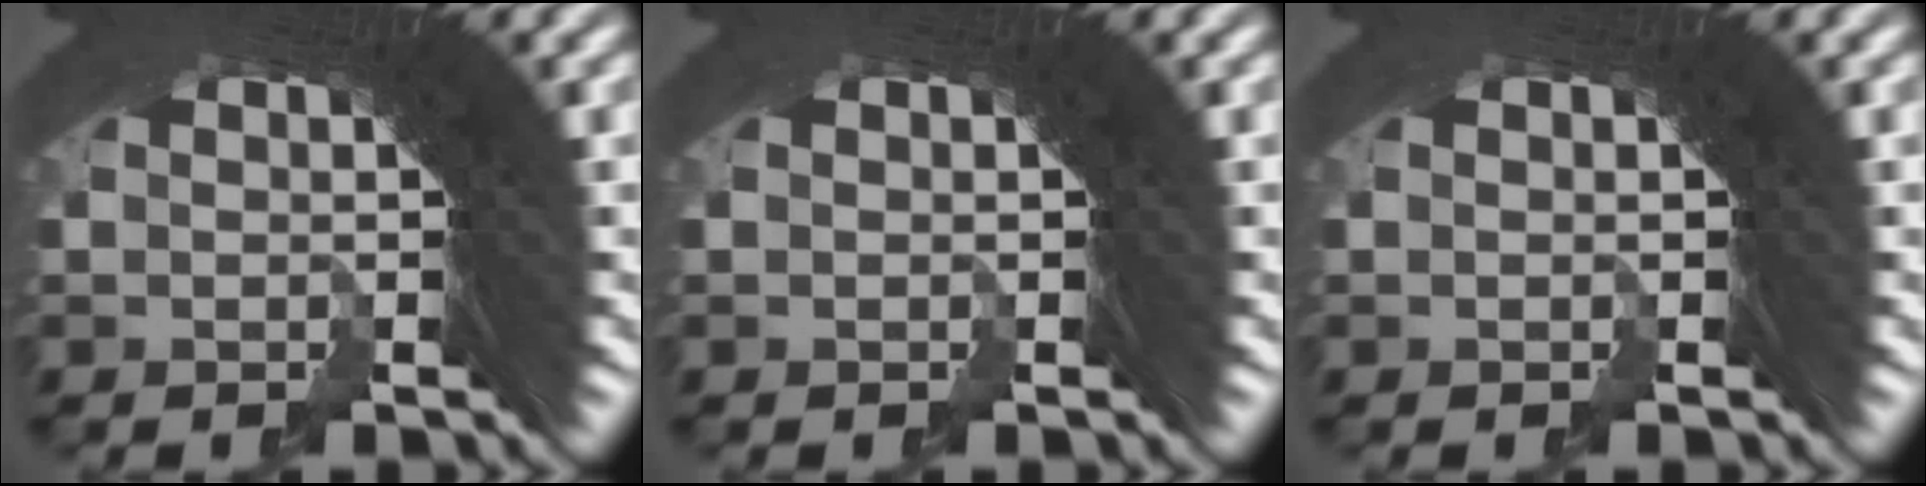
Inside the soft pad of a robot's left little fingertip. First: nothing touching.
{"total": 0.0}
{"total": 0.0}